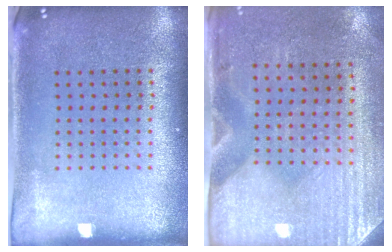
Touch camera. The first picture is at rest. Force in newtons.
{"total": 3.0, "press": 2.6, "slide": 1.5}